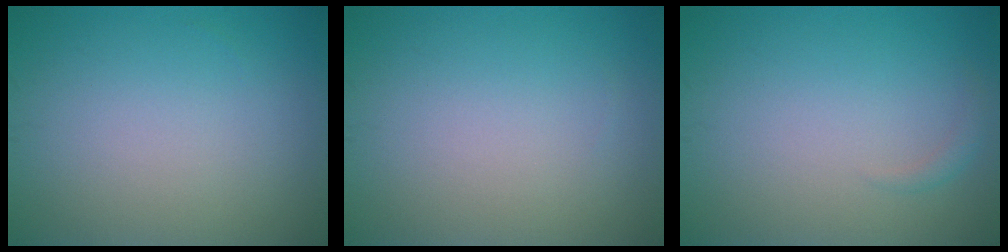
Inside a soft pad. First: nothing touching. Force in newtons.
{"total": 0.0}
{"total": 0.8, "press": 0.8, "slide": 0.0}